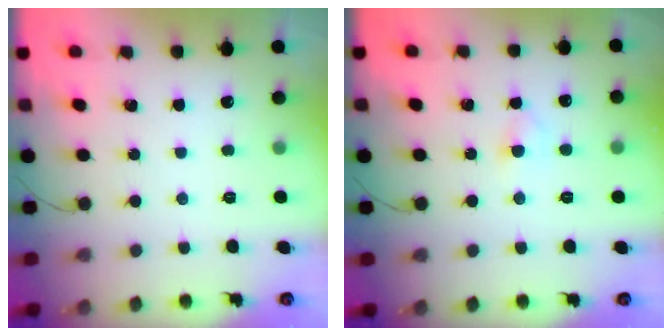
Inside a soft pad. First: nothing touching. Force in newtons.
{"total": 3.6, "press": 3.4, "slide": 1.1}